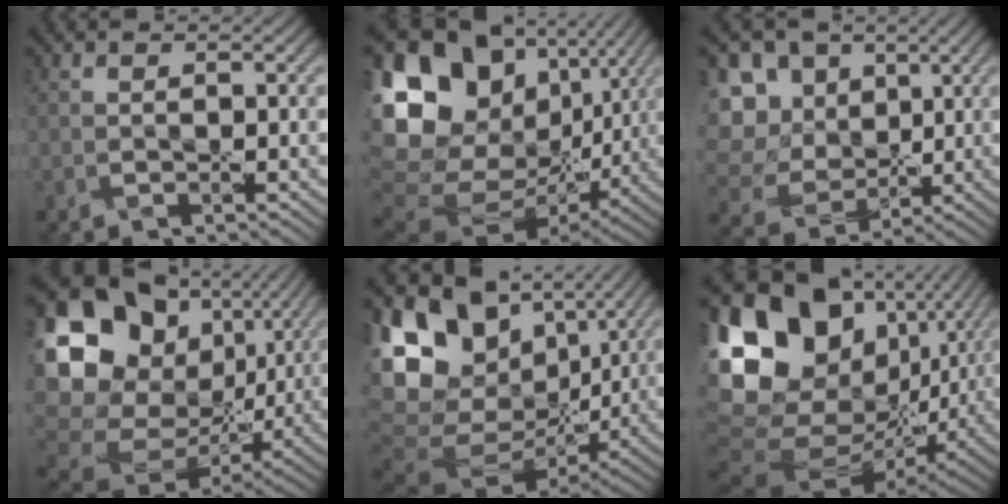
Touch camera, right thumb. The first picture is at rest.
{"total": 21.7, "force": [5.9, 16.9, 12.1], "torque": [-0.306, 0.035, 0.134]}
{"total": 13.7, "force": [4.0, 11.9, 5.7], "torque": [-0.225, 0.028, 0.098]}
{"total": 20.3, "force": [4.9, 16.6, 10.7], "torque": [-0.293, 0.012, 0.127]}
{"total": 18.4, "force": [5.8, 13.3, 11.2], "torque": [-0.230, 0.015, 0.128]}
{"total": 20.8, "force": [4.7, 15.4, 13.1], "torque": [-0.310, 0.035, 0.112]}